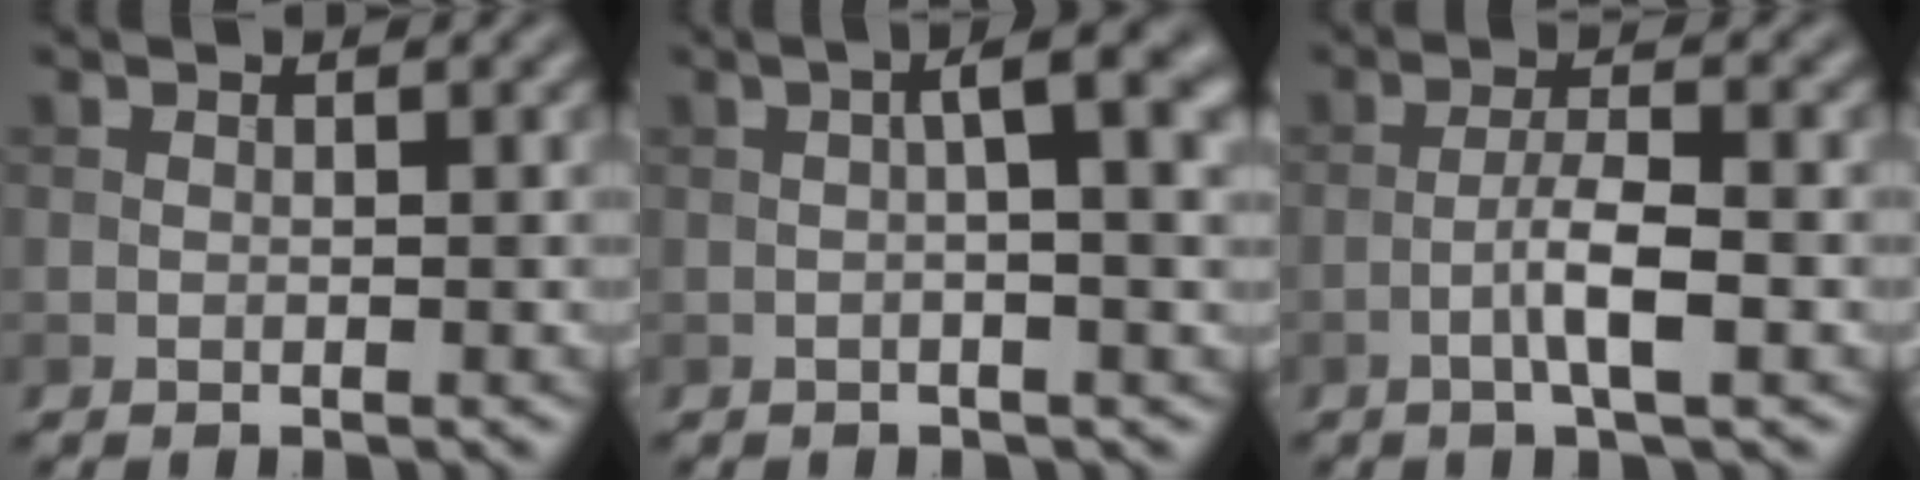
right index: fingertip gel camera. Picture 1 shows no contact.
{"total": 6.1, "force": [1.0, 1.4, 5.8], "torque": [-0.079, 0.016, 0.009]}
{"total": 3.8, "force": [-1.4, 0.6, 3.5], "torque": [-0.064, 0.009, -0.030]}